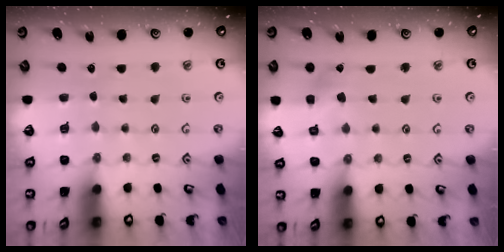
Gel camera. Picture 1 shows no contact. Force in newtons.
{"total": 2.3, "press": 2.3, "slide": 0.5}